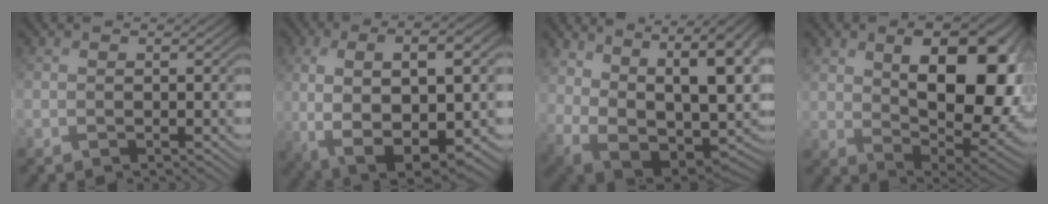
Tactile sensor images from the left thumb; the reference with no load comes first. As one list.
[{"total": 13.3, "force": [-1.0, 6.0, 11.9], "torque": [-0.234, -0.017, -0.001]}, {"total": 18.9, "force": [3.3, 10.8, 15.1], "torque": [-0.234, -0.002, 0.103]}, {"total": 16.0, "force": [3.0, 9.3, 12.7], "torque": [-0.187, -0.020, 0.070]}]